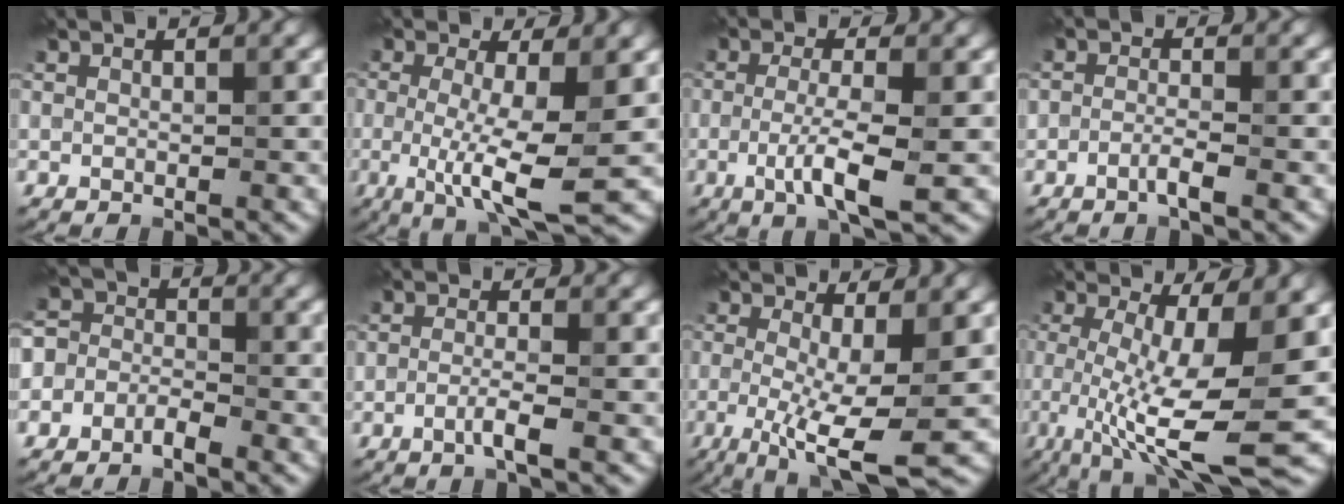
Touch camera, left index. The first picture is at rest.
{"total": 7.1, "force": [-0.9, 1.6, 6.9], "torque": [-0.124, -0.020, -0.014]}
{"total": 4.7, "force": [-1.1, 0.9, 4.4], "torque": [-0.083, -0.006, -0.026]}
{"total": 1.5, "force": [-0.9, 0.1, 1.2], "torque": [-0.022, 0.004, -0.022]}
{"total": 2.7, "force": [-1.5, 2.0, 1.2], "torque": [-0.011, 0.008, -0.047]}
{"total": 2.0, "force": [-0.9, 0.2, 1.7], "torque": [-0.034, 0.006, -0.024]}
{"total": 7.3, "force": [-1.3, 1.7, 7.0], "torque": [-0.121, -0.021, -0.022]}
{"total": 10.5, "force": [-2.1, 2.5, 10.0], "torque": [-0.171, -0.021, -0.034]}